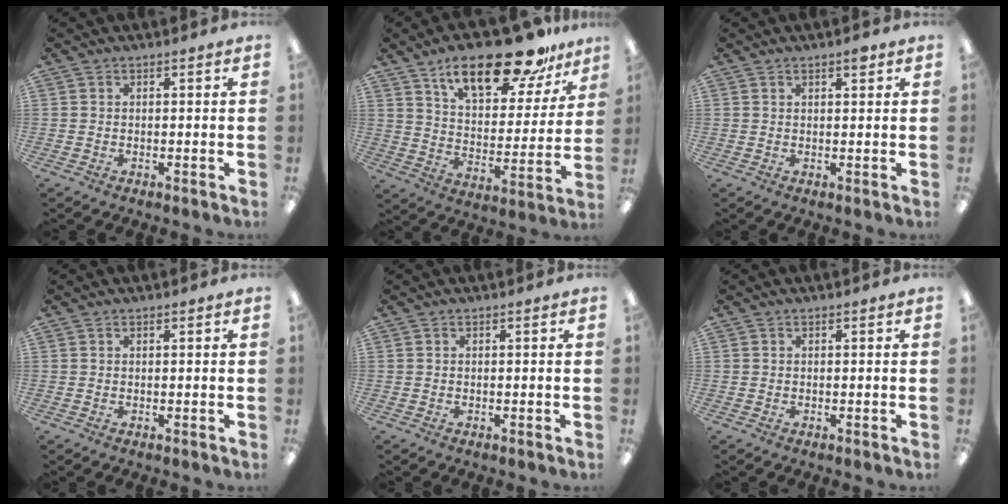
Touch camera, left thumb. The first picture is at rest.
{"total": 21.8, "force": [15.4, 8.1, 13.0], "torque": [-0.210, -0.088, 0.261]}
{"total": 2.3, "force": [1.6, 0.7, 1.5], "torque": [-0.017, -0.004, 0.024]}
{"total": 0.5, "force": [0.4, 0.1, 0.3], "torque": [-0.008, 0.002, 0.007]}
{"total": 0.0}
{"total": 0.0}